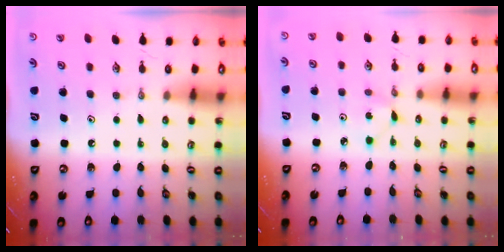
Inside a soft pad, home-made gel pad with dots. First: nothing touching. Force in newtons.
{"total": 1.3, "press": 1.3, "slide": 0.1}